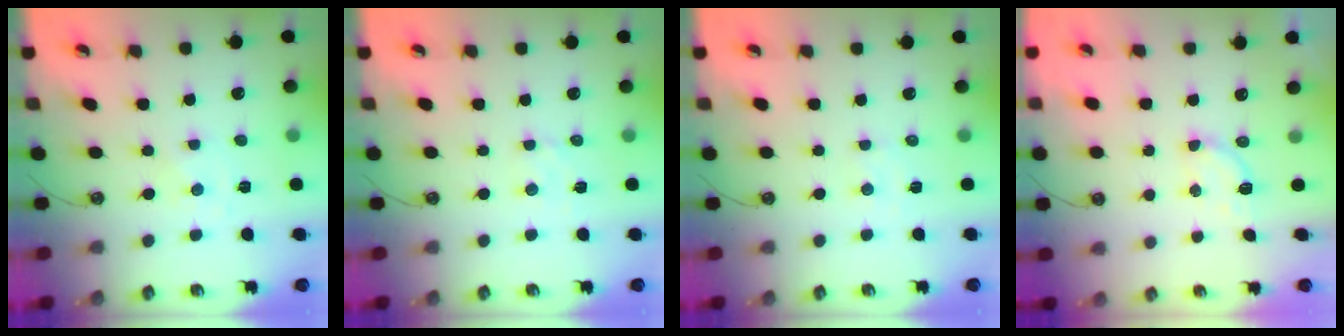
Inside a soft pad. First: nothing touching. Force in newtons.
{"total": 2.5, "press": 2.4, "slide": 0.4}
{"total": 3.4, "press": 3.4, "slide": 0.4}
{"total": 4.0, "press": 3.9, "slide": 0.6}